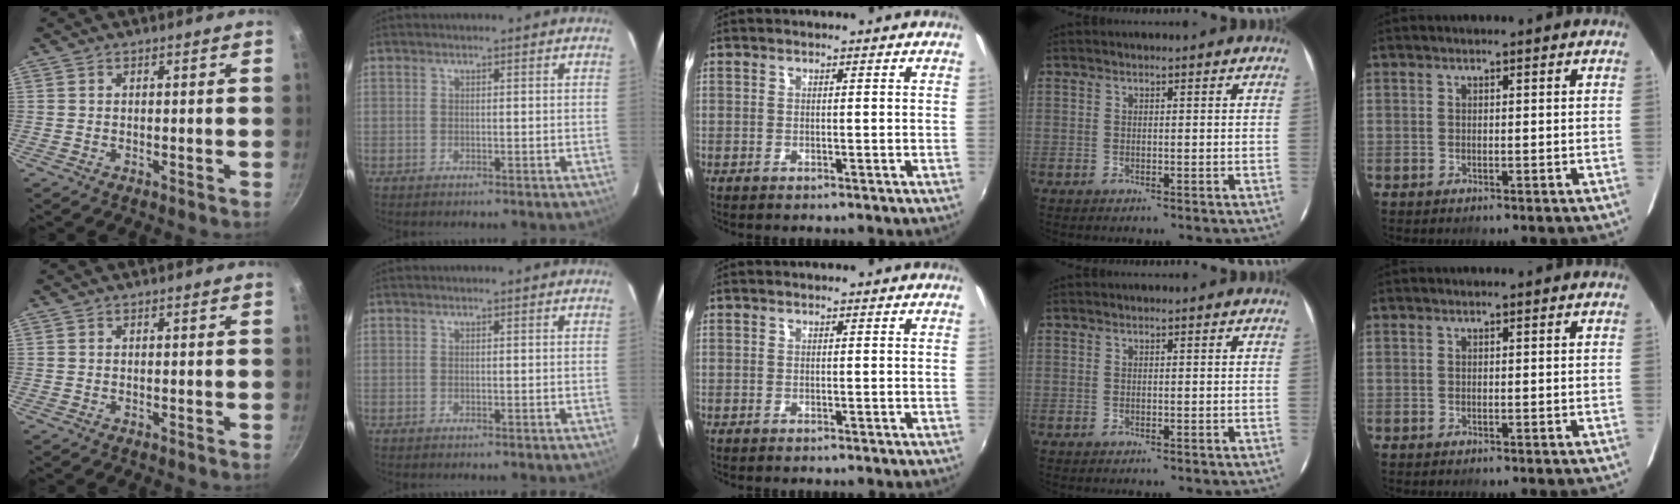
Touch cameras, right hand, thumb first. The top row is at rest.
{}